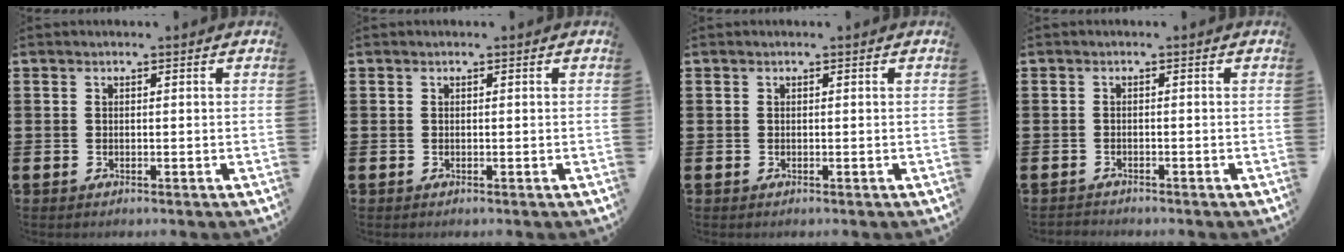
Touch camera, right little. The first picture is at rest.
{"total": 0.0}
{"total": 0.0}
{"total": 0.7, "force": [-0.7, 0.1, -0.1], "torque": [-0.001, -0.001, -0.014]}